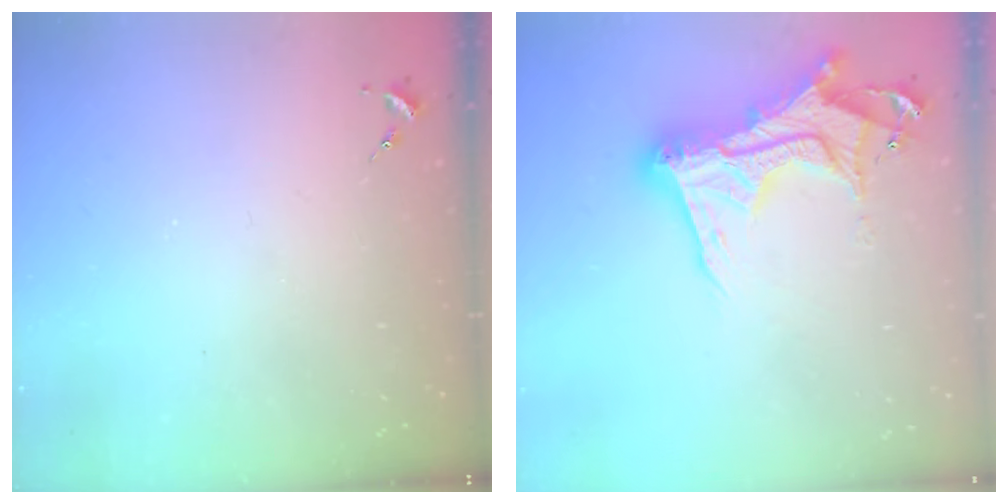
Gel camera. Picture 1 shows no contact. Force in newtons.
{"total": 19.7, "press": 19.6, "slide": 1.3}